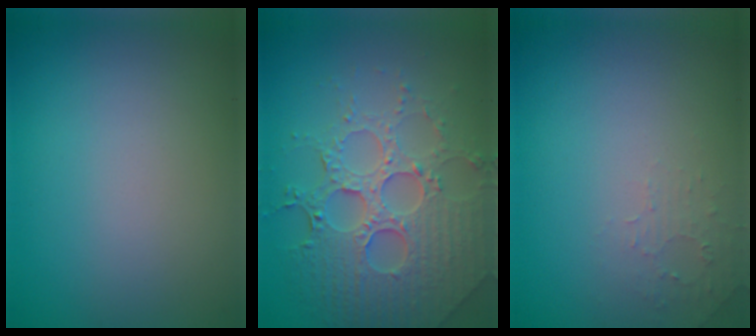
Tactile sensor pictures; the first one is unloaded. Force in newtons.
{"total": 7.4, "press": 5.5, "slide": 4.9}
{"total": 1.3, "press": 1.2, "slide": 0.3}